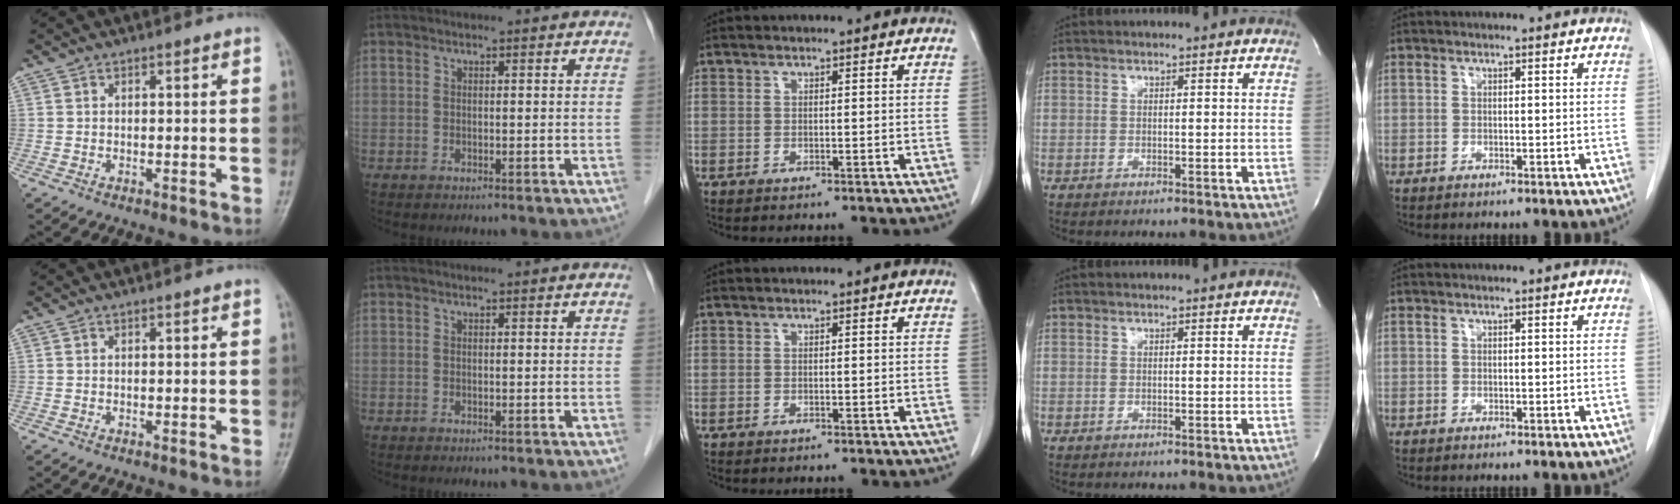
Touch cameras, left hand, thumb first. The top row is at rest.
{}